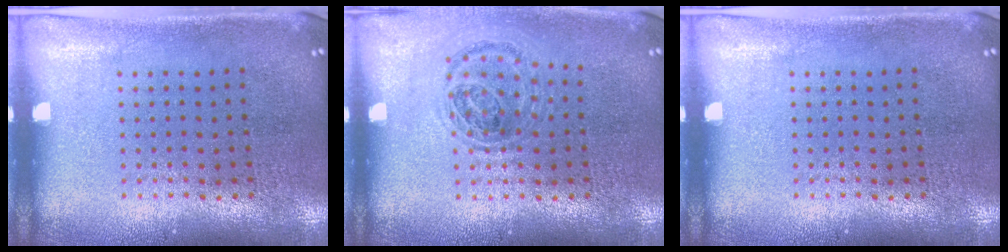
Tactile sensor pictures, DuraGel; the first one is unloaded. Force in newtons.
{"total": 0.9, "press": 0.9, "slide": 0.3}
{"total": 0.0}